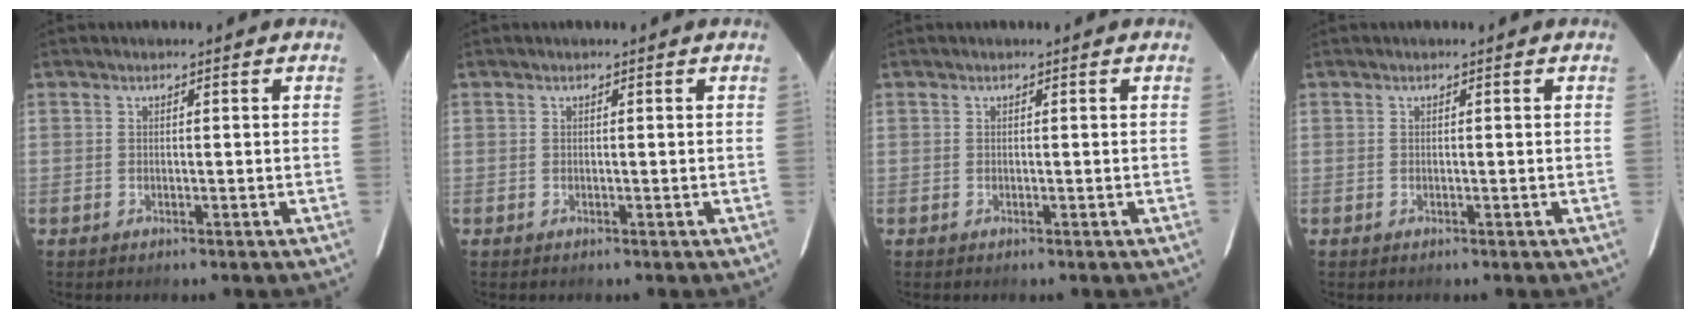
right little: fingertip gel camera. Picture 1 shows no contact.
{"total": 0.0}
{"total": 0.0}
{"total": 0.0}